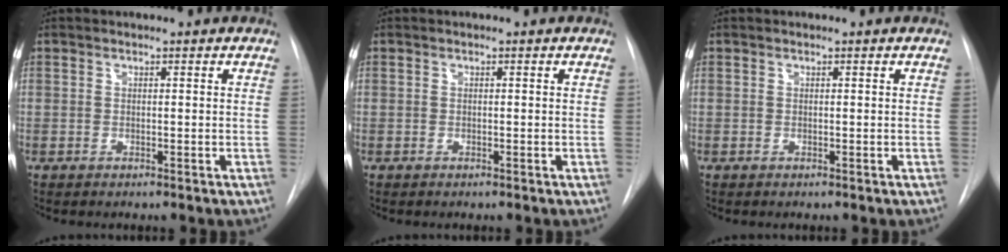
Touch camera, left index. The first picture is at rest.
{"total": 0.0}
{"total": 0.0}